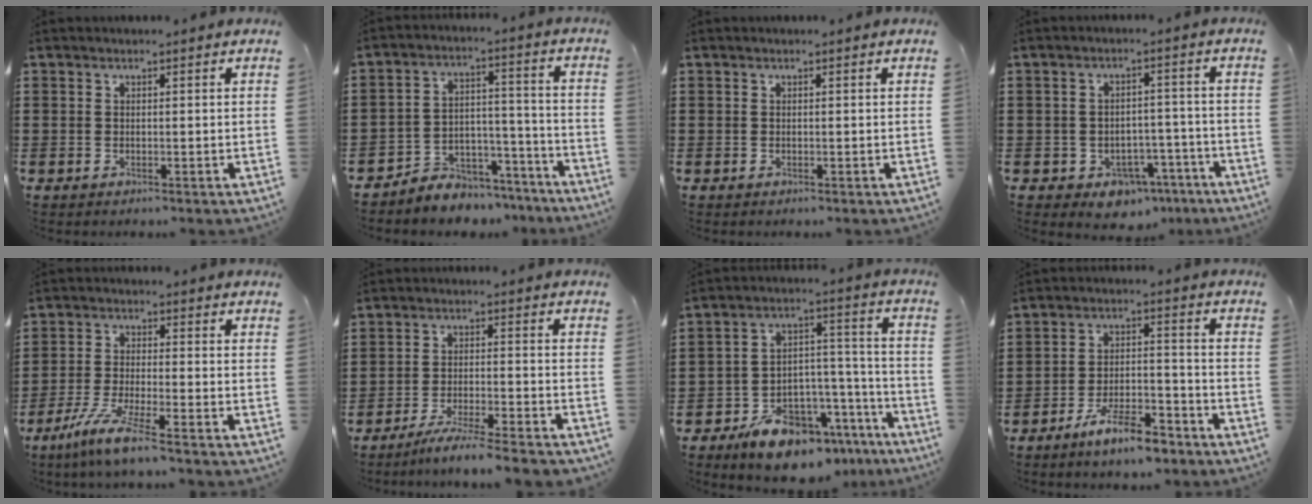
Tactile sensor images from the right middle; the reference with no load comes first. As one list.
[{"total": 5.5, "force": [-5.2, 1.9, 0.3], "torque": [-0.005, 0.018, -0.104]}, {"total": 0.0}, {"total": 3.8, "force": [-3.2, 2.0, 0.6], "torque": [-0.019, 0.012, -0.065]}, {"total": 6.5, "force": [-4.8, 0.0, 4.3], "torque": [-0.096, -0.017, -0.095]}, {"total": 5.4, "force": [-4.9, -0.5, 2.0], "torque": [-0.044, -0.017, -0.096]}, {"total": 11.2, "force": [-9.2, 4.9, 4.1], "torque": [-0.061, 0.057, -0.164]}, {"total": 7.9, "force": [-6.4, 1.6, 4.3], "torque": [-0.084, 0.007, -0.121]}]